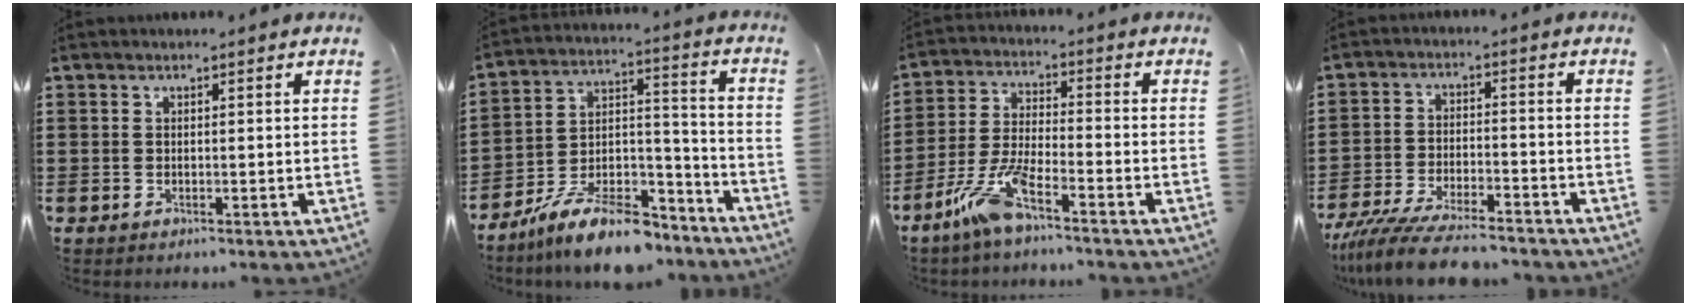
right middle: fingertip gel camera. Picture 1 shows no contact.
{"total": 11.4, "force": [-9.6, 2.7, 5.6], "torque": [-0.095, 0.032, -0.183]}
{"total": 8.7, "force": [-5.8, 1.2, 6.4], "torque": [-0.154, -0.012, -0.114]}
{"total": 8.2, "force": [-7.3, 1.0, 3.5], "torque": [-0.079, 0.000, -0.142]}